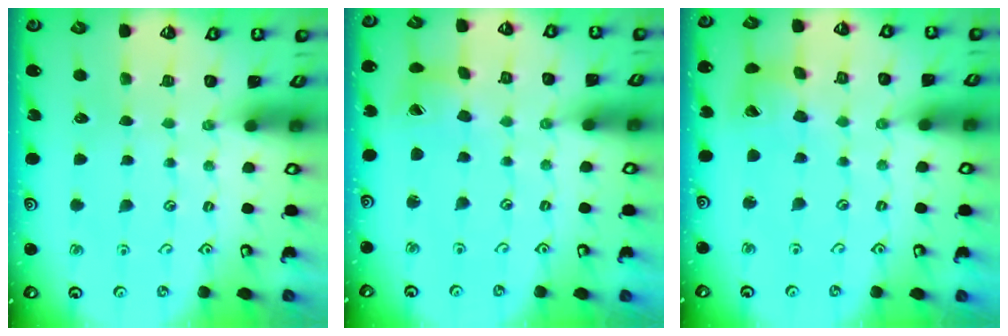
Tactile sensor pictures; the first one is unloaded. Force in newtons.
{"total": 5.4, "press": 5.4, "slide": 0.5}
{"total": 9.0, "press": 8.9, "slide": 1.3}